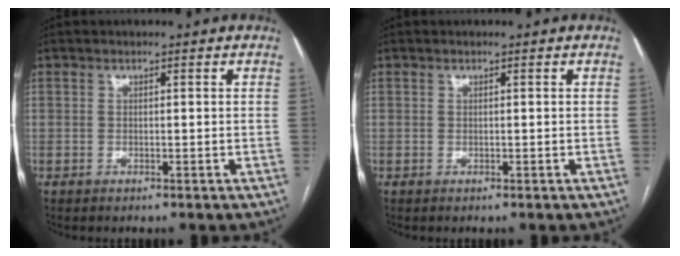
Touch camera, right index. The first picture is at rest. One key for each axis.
{"total": 0.0}